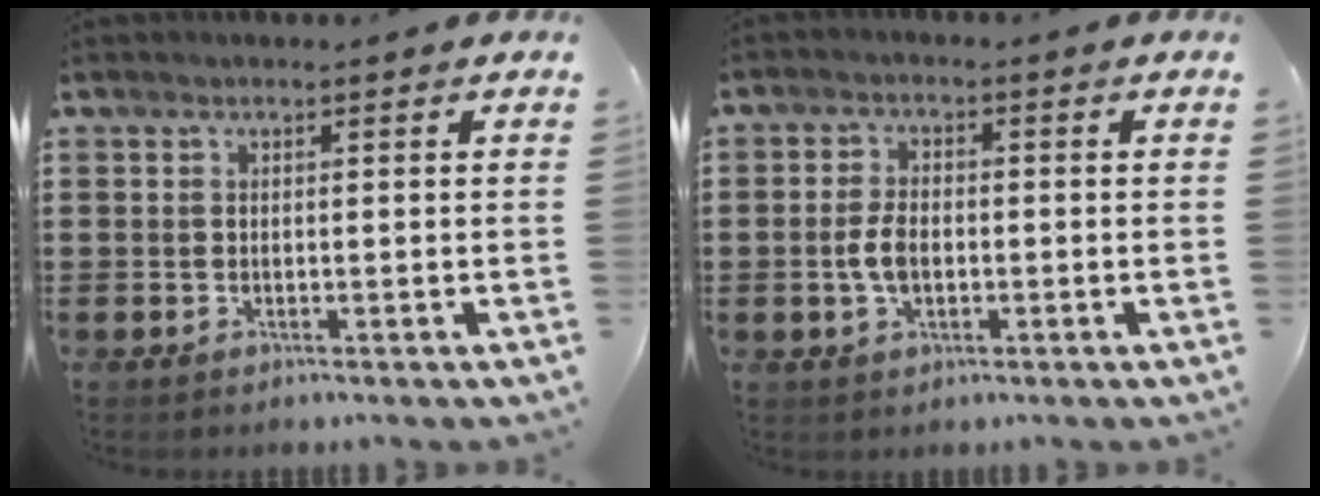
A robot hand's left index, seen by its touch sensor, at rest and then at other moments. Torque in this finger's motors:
{"motor_torque": [0.99, 0.63, 0.58, 0.12]}